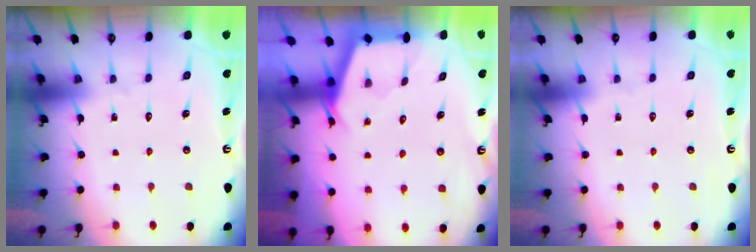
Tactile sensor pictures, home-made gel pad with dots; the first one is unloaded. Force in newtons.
{"total": 2.5, "press": 2.5, "slide": 0.3}
{"total": 0.0}